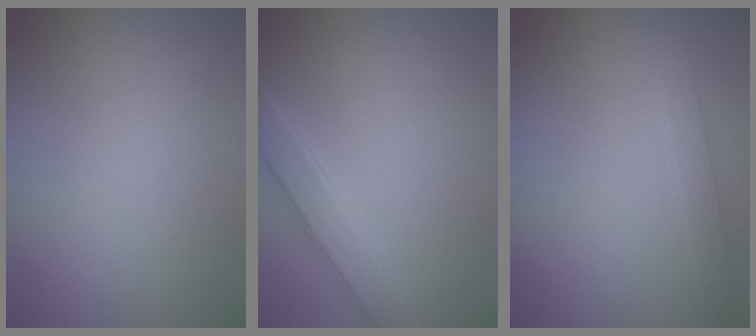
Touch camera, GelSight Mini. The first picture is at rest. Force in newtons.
{"total": 2.8, "press": 2.8, "slide": 0.1}
{"total": 1.7, "press": 1.7, "slide": 0.1}